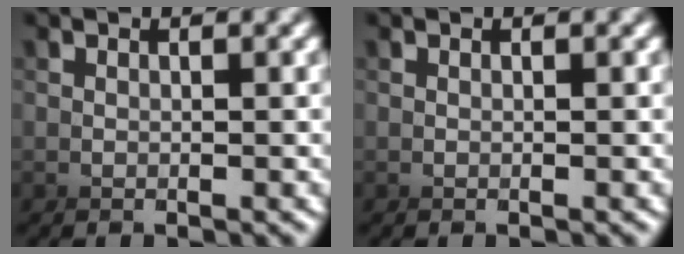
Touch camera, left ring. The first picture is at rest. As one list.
[{"total": 0.0}]